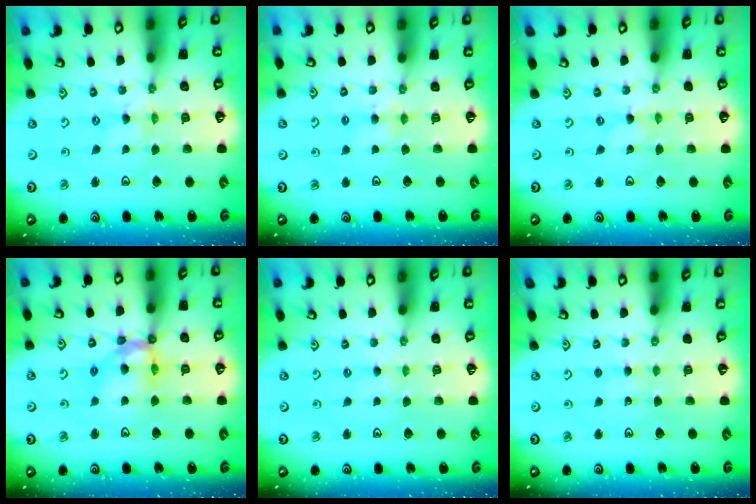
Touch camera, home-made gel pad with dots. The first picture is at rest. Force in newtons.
{"total": 3.8, "press": 3.7, "slide": 0.6}
{"total": 0.0}
{"total": 12.1, "press": 12.0, "slide": 1.4}
{"total": 1.0, "press": 1.0, "slide": 0.2}
{"total": 2.5, "press": 2.5, "slide": 0.4}